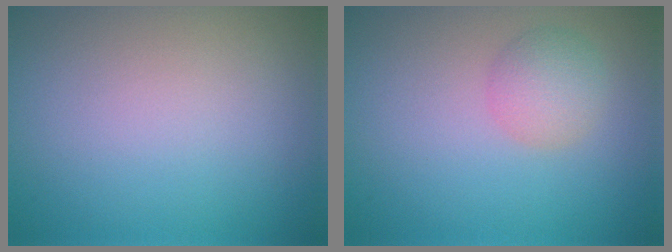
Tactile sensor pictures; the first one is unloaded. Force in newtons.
{"total": 2.5, "press": 2.5, "slide": 0.0}